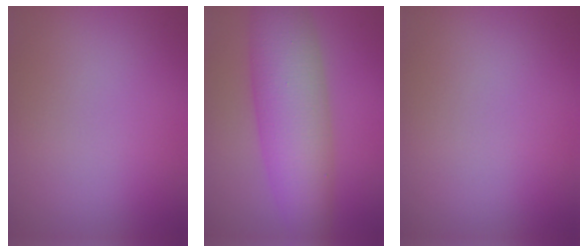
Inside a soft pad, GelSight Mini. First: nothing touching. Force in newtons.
{"total": 8.1, "press": 8.1, "slide": 0.0}
{"total": 0.0}